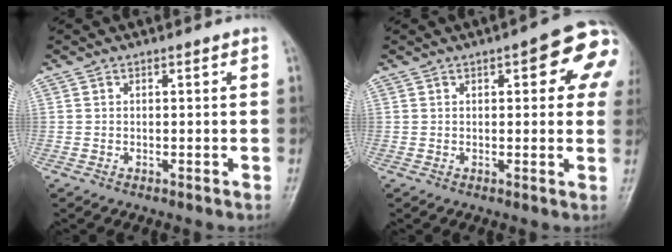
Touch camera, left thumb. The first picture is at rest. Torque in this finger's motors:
{"motor_torque": [1.64, 1.65, 1.13, -0.56, 0.01]}